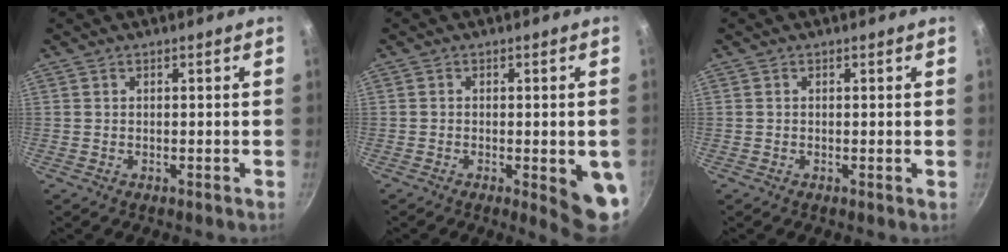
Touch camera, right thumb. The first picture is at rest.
{"total": 8.0, "force": [-1.8, 2.2, 7.5], "torque": [-0.073, -0.003, -0.018]}
{"total": 0.0}